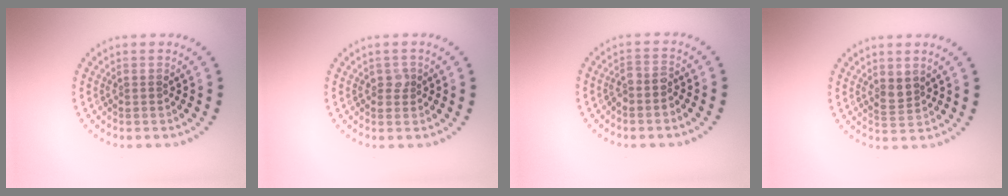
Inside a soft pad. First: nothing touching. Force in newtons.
{"total": 1.2, "press": 1.1, "slide": 0.4}
{"total": 1.6, "press": 1.4, "slide": 0.7}
{"total": 1.6, "press": 1.4, "slide": 0.7}